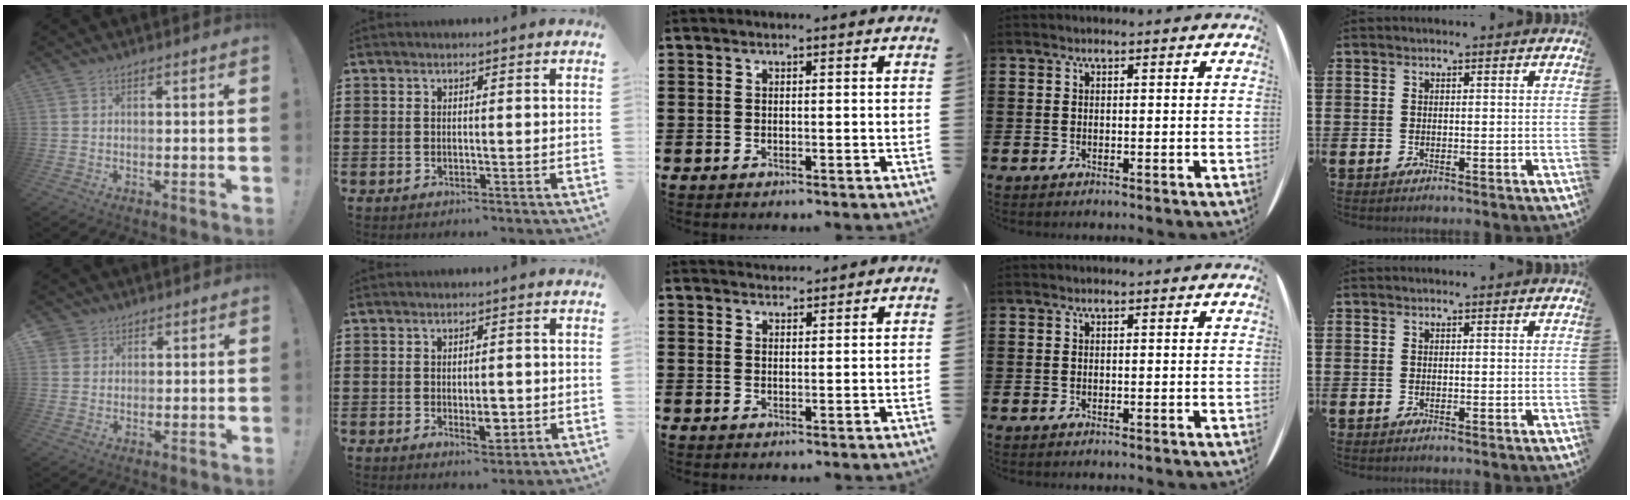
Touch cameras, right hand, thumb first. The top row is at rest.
{"thumb": {"total": 3.4, "force": [2.0, 2.7, 0.4], "torque": [-0.001, -0.007, 0.036]}, "index": {"total": 3.6, "force": [-0.7, 1.7, 3.1], "torque": [-0.045, 0.000, -0.013]}, "middle": {"total": 1.9, "force": [1.9, 0.2, -0.4], "torque": [0.002, 0.000, 0.037]}}